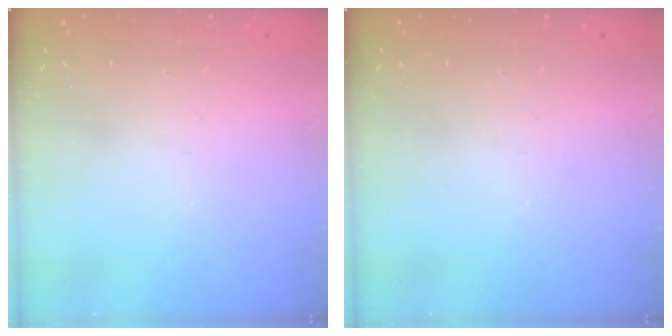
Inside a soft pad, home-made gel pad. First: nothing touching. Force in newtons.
{"total": 0.0}